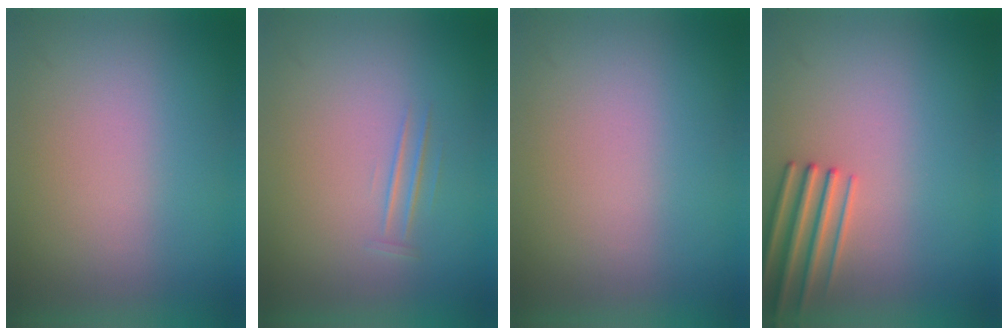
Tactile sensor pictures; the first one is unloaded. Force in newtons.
{"total": 1.1}
{"total": 0.0}
{"total": 2.5}